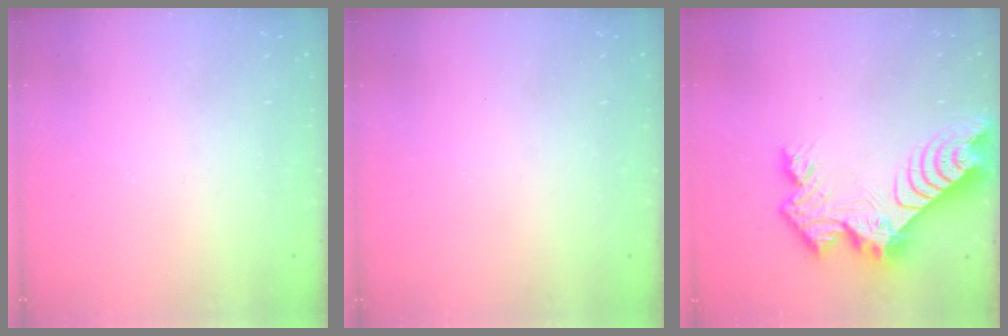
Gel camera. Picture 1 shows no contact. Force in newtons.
{"total": 0.0}
{"total": 13.2, "press": 13.2, "slide": 1.0}